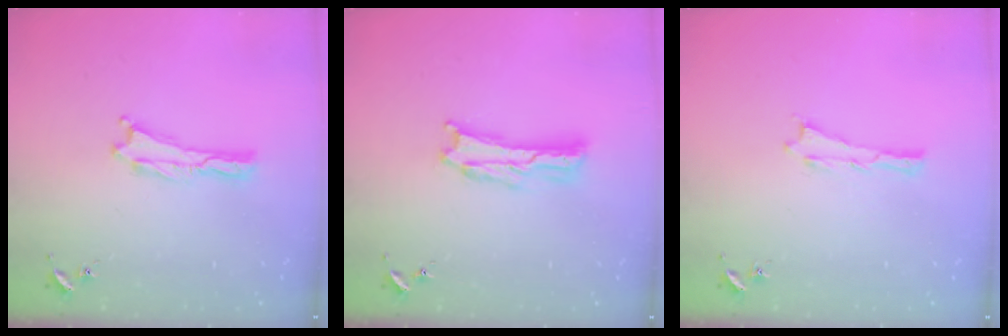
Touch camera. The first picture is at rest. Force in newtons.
{"total": 1.7, "press": 1.7, "slide": 0.3}
{"total": 0.0}